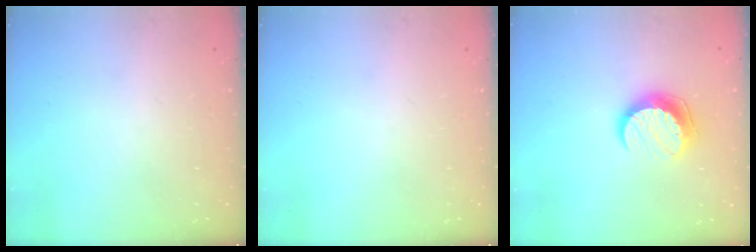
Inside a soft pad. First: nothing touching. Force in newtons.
{"total": 0.0}
{"total": 9.9, "press": 9.9, "slide": 0.0}